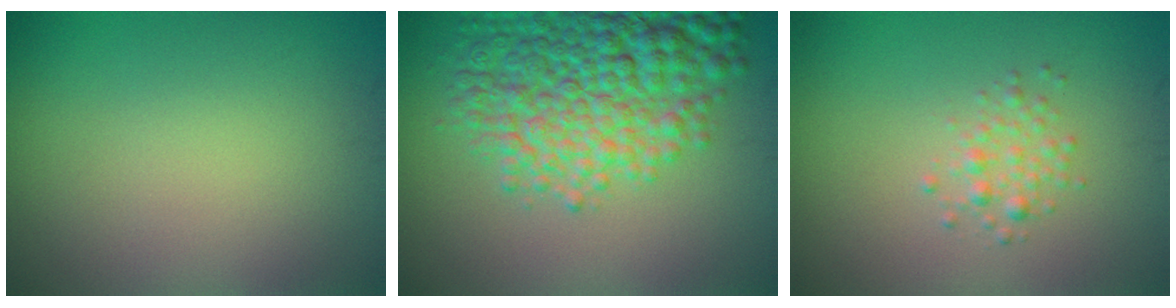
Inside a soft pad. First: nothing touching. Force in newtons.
{"total": 9.3, "press": 9.3, "slide": 0.3}
{"total": 1.5, "press": 1.5, "slide": 0.0}